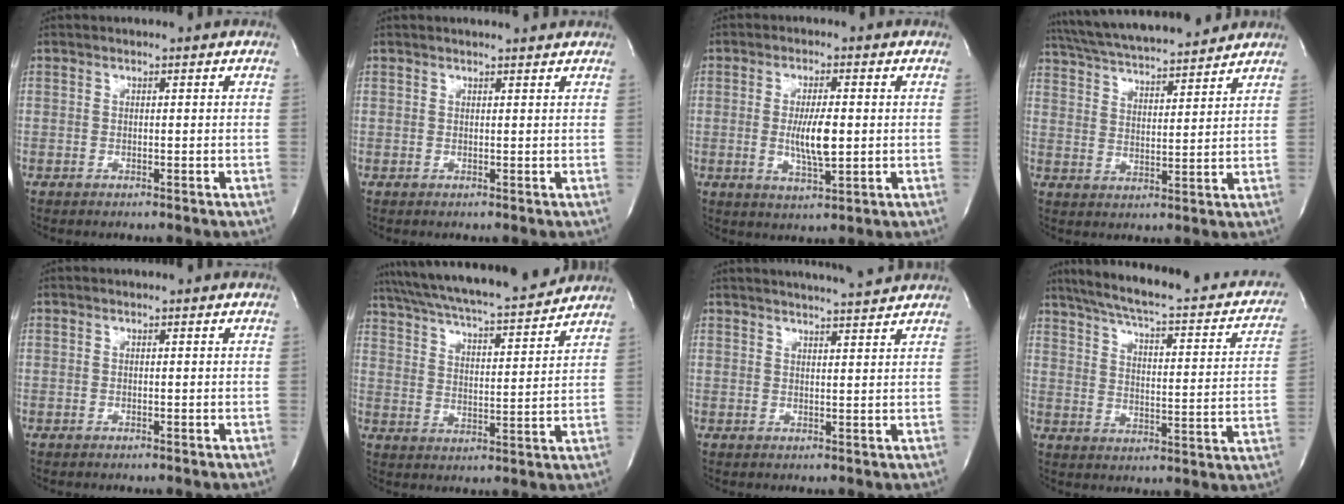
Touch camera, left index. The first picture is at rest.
{"total": 3.1, "force": [3.0, 0.0, 0.8], "torque": [-0.015, 0.009, 0.034]}
{"total": 6.1, "force": [-0.2, 1.1, 6.0], "torque": [-0.115, -0.011, -0.002]}
{"total": 17.2, "force": [15.6, 2.0, 6.9], "torque": [-0.129, 0.031, 0.249]}
{"total": 0.0}
{"total": 19.7, "force": [17.7, 1.9, 8.4], "torque": [-0.153, 0.014, 0.266]}
{"total": 8.7, "force": [8.1, -0.3, 2.9], "torque": [-0.051, 0.009, 0.105]}
{"total": 25.0, "force": [20.1, 5.4, 13.9], "torque": [-0.202, 0.004, 0.249]}